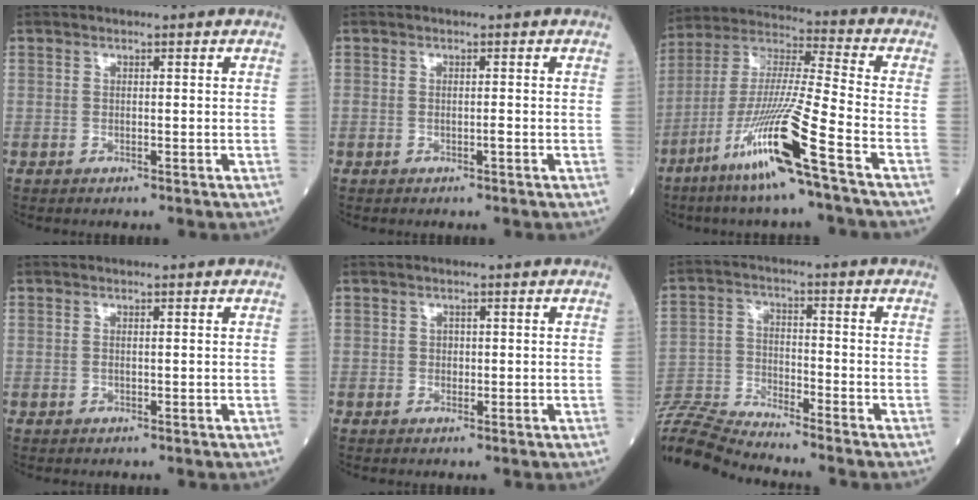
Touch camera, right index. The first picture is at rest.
{"total": 0.6, "force": [-0.2, 0.1, 0.6], "torque": [-0.014, 0.001, -0.004]}
{"total": 16.3, "force": [-8.3, -1.2, 14.0], "torque": [-0.289, -0.031, -0.161]}
{"total": 0.5, "force": [0.1, 0.2, 0.5], "torque": [-0.016, 0.000, 0.004]}
{"total": 1.0, "force": [0.1, 0.9, 0.4], "torque": [-0.004, 0.002, 0.002]}
{"total": 10.8, "force": [-10.6, -1.6, 1.2], "torque": [-0.023, 0.001, -0.206]}